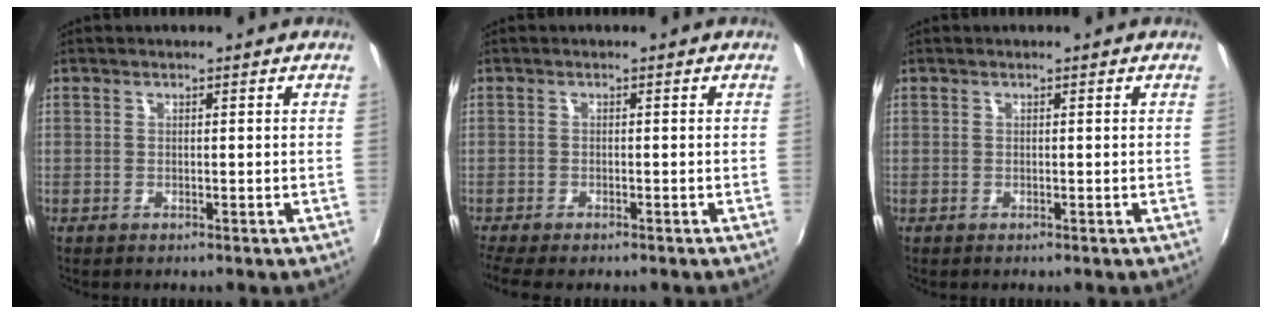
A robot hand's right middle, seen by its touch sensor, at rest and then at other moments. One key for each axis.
{"total": 4.2, "fx": -3.3, "fy": 0.7, "fz": 2.5, "tx": -0.062, "ty": -0.025, "tz": -0.062}
{"total": 0.0}